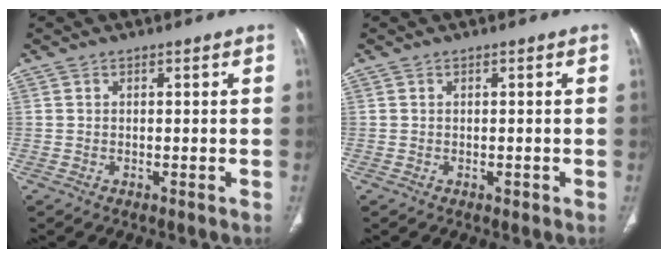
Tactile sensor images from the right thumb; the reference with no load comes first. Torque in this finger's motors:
{"motor_torque": [-0.23, 0.30, -0.11, -0.04, 0.02]}